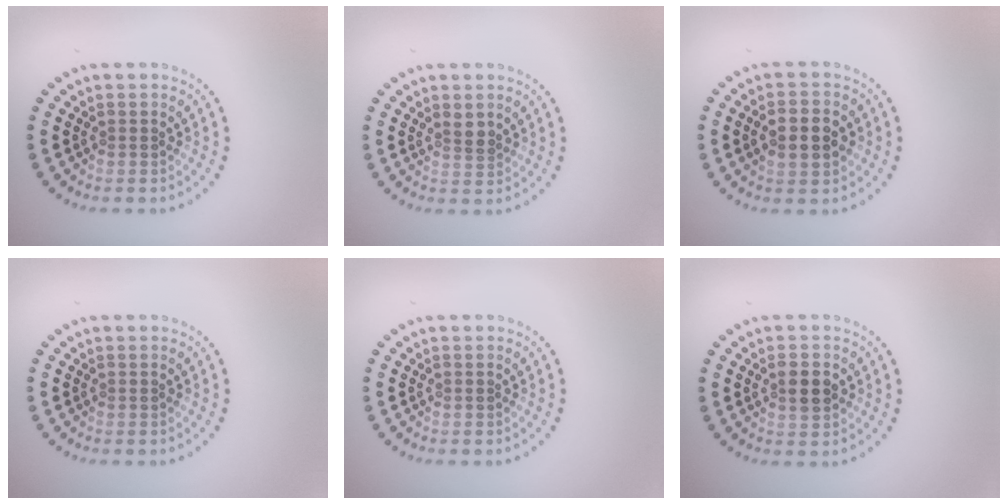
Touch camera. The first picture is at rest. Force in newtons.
{"total": 1.7, "press": 1.4, "slide": 0.9}
{"total": 4.6, "press": 4.6, "slide": 0.1}
{"total": 0.0}
{"total": 0.0}
{"total": 2.8, "press": 2.8, "slide": 0.2}